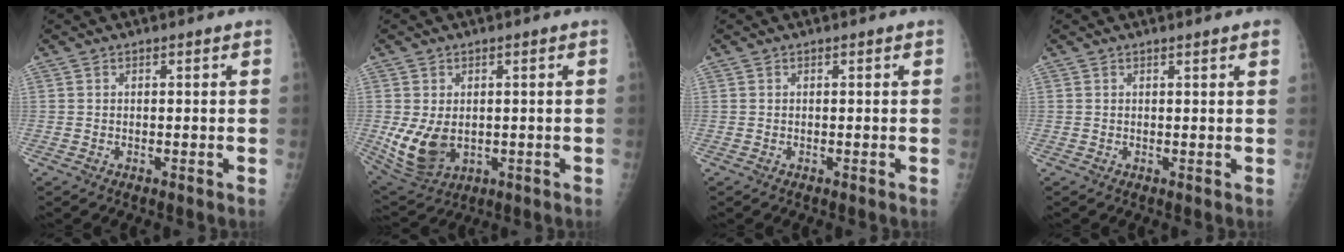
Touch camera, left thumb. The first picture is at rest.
{"total": 9.1, "force": [-0.6, 6.4, 6.5], "torque": [-0.117, -0.012, 0.010]}
{"total": 0.0}
{"total": 1.9, "force": [1.4, 0.0, 1.3], "torque": [-0.013, 0.002, 0.017]}